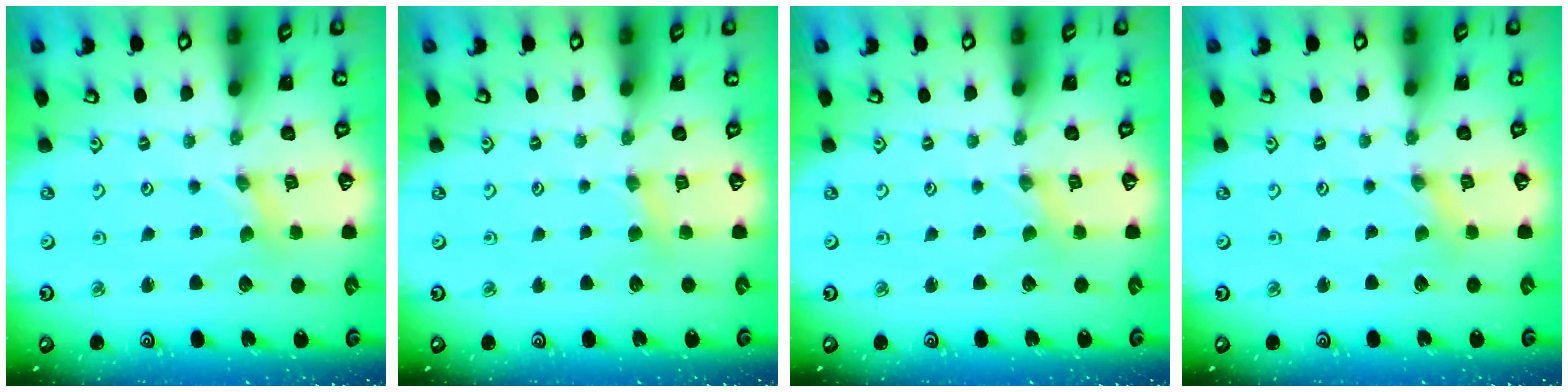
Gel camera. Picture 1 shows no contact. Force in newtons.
{"total": 3.4, "press": 3.3, "slide": 0.5}
{"total": 0.0}
{"total": 0.0}